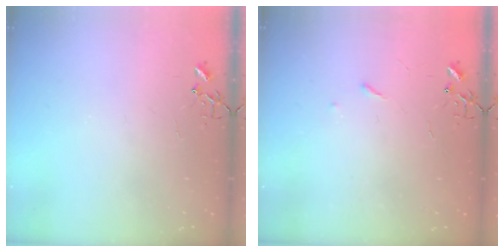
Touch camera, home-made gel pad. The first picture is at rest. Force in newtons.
{"total": 2.9, "press": 2.8, "slide": 0.5}